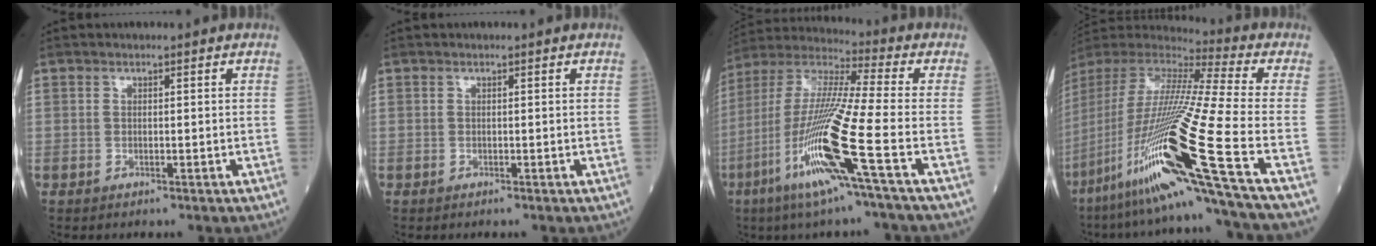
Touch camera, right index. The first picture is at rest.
{"total": 0.0}
{"total": 17.5, "force": [-6.9, -0.9, 16.0], "torque": [-0.336, -0.025, -0.141]}
{"total": 28.0, "force": [-12.4, -1.1, 25.1], "torque": [-0.487, -0.049, -0.229]}